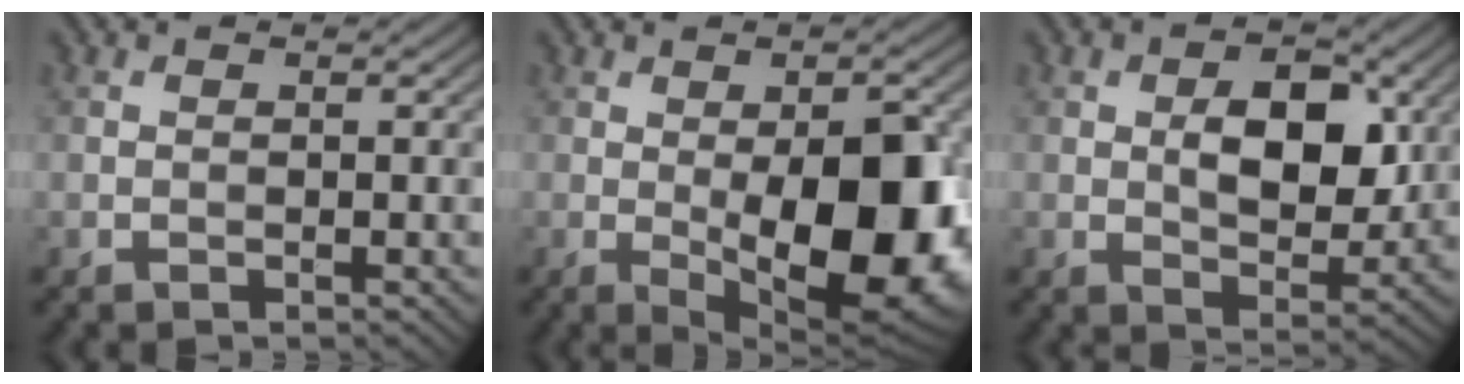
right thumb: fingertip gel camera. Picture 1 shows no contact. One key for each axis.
{"total": 15.1, "fx": -1.9, "fy": 6.5, "fz": 13.5, "tx": -0.175, "ty": -0.007, "tz": -0.021}
{"total": 7.7, "fx": 1.2, "fy": 4.4, "fz": 6.2, "tx": -0.098, "ty": -0.002, "tz": 0.020}